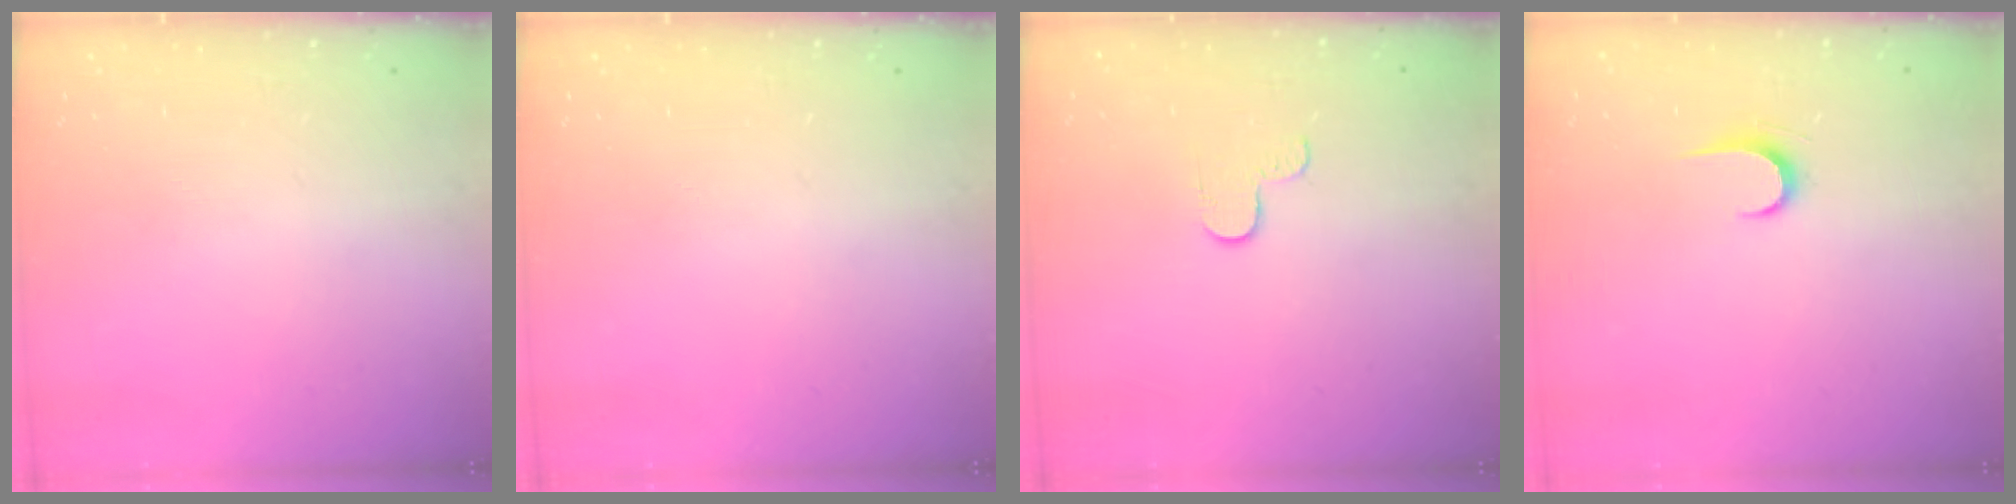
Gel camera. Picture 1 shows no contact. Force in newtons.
{"total": 0.0}
{"total": 2.7, "press": 2.6, "slide": 0.4}
{"total": 6.0, "press": 6.0, "slide": 0.7}